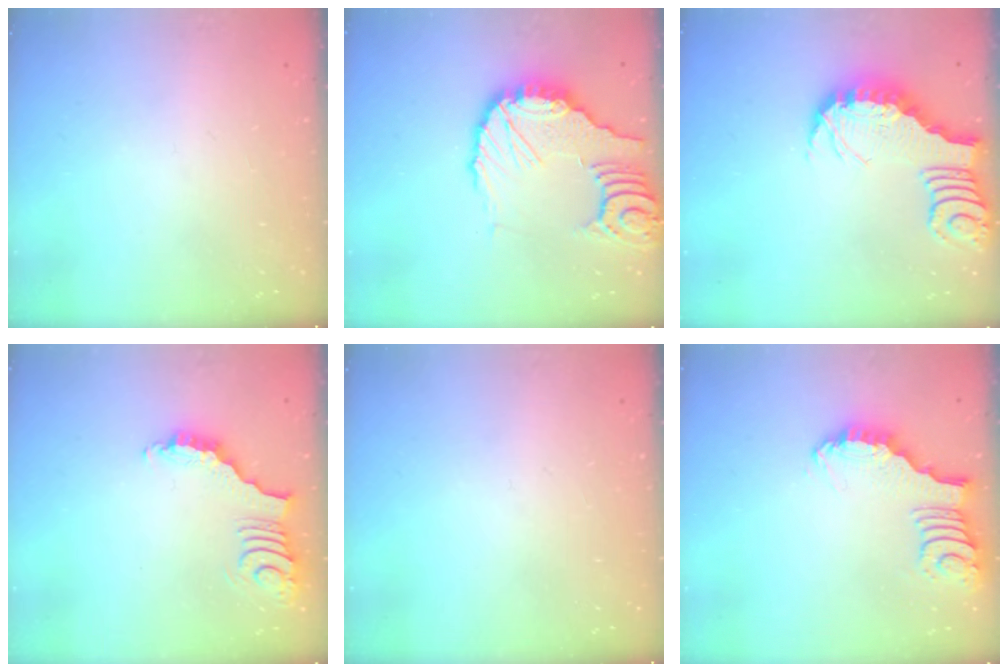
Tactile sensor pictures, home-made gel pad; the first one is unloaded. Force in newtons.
{"total": 14.8, "press": 14.7, "slide": 1.5}
{"total": 3.3, "press": 3.2, "slide": 0.5}
{"total": 4.0, "press": 3.9, "slide": 0.7}
{"total": 0.0}
{"total": 2.3, "press": 2.3, "slide": 0.3}